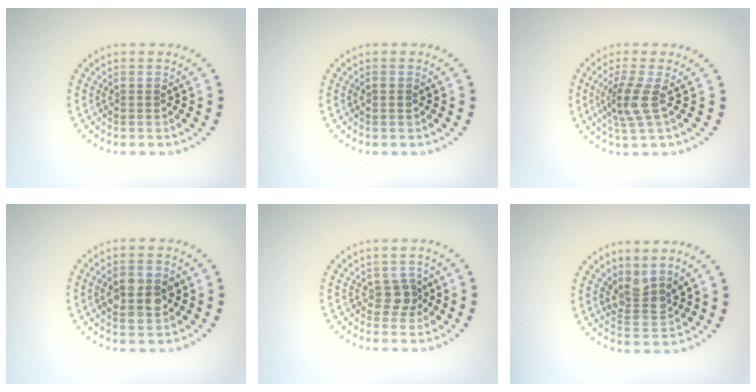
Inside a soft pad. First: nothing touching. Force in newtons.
{"total": 0.8, "press": 0.8, "slide": 0.0}
{"total": 2.9, "press": 2.2, "slide": 1.9}
{"total": 4.5, "press": 4.5, "slide": 0.1}
{"total": 1.7, "press": 1.4, "slide": 1.0}
{"total": 2.8, "press": 2.4, "slide": 1.6}